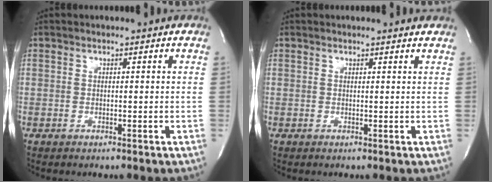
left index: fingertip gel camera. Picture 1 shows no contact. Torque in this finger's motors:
{"motor_torque": [0.37, -0.53, 0.08, 0.00]}